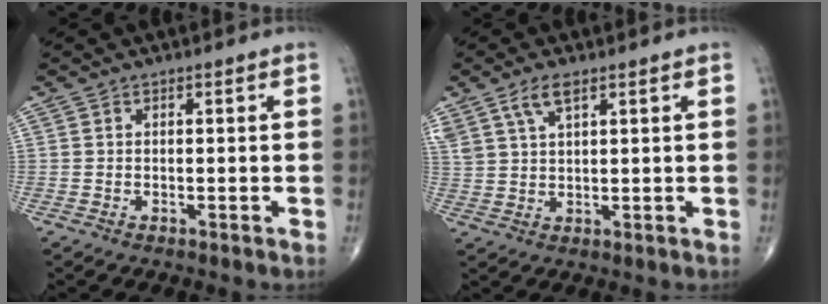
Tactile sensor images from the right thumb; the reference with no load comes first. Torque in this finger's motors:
{"motor_torque": [-0.29, 0.24, 0.86, 0.55, 0.05]}